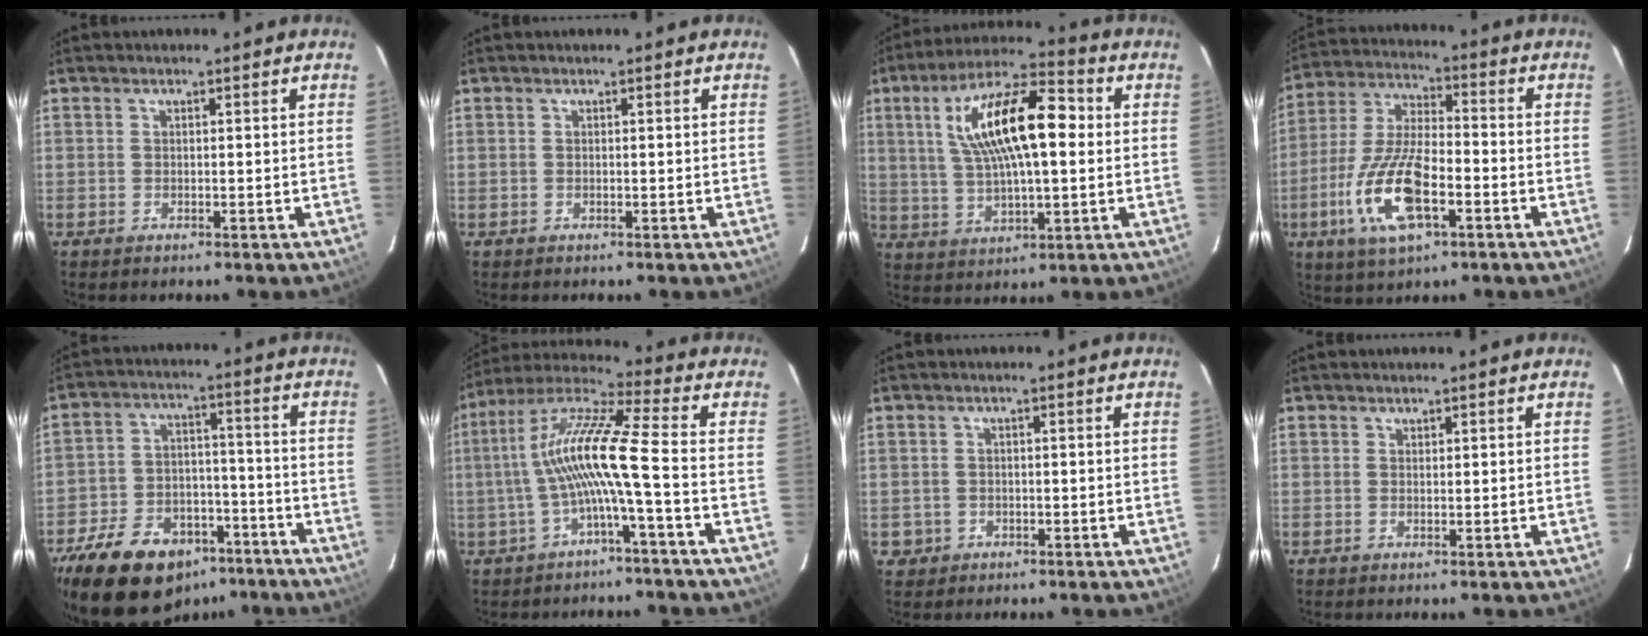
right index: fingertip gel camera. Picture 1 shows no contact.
{"total": 0.0}
{"total": 17.2, "force": [3.4, 5.9, 15.7], "torque": [-0.285, 0.026, 0.059]}
{"total": 15.6, "force": [-5.7, 5.8, 13.3], "torque": [-0.288, -0.011, -0.108]}
{"total": 22.3, "force": [-14.7, 12.9, 10.6], "torque": [-0.240, 0.020, -0.212]}
{"total": 12.1, "force": [-2.3, -0.4, 11.9], "torque": [-0.234, 0.014, -0.044]}
{"total": 0.9, "force": [0.0, 0.9, 0.0], "torque": [0.001, 0.002, 0.001]}
{"total": 0.6, "force": [0.5, 0.2, 0.0], "torque": [0.000, 0.001, 0.011]}